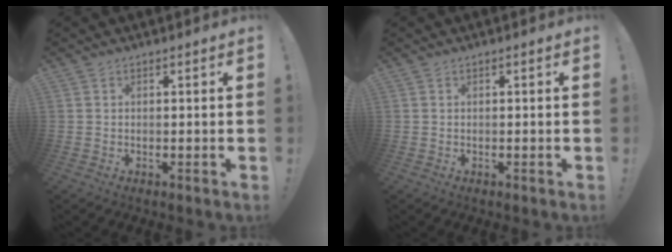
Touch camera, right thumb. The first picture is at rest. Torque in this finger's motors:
{"motor_torque": [-0.05, -0.04, 0.10, -0.03, 0.04]}